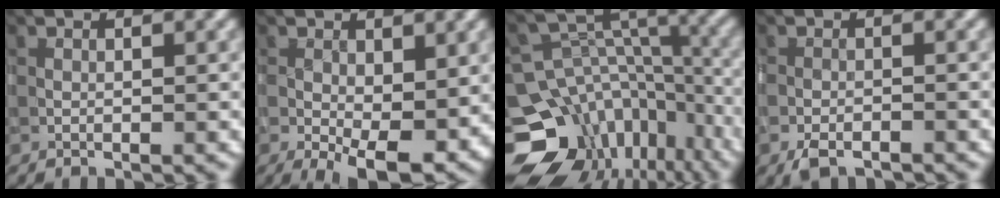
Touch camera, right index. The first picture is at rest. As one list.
[{"total": 6.9, "force": [-1.8, 3.7, 5.5], "torque": [-0.092, -0.026, -0.016]}, {"total": 15.8, "force": [-10.0, 11.3, 4.9], "torque": [-0.129, -0.017, -0.135]}, {"total": 2.7, "force": [-2.2, 1.0, 1.2], "torque": [-0.023, -0.004, -0.042]}]